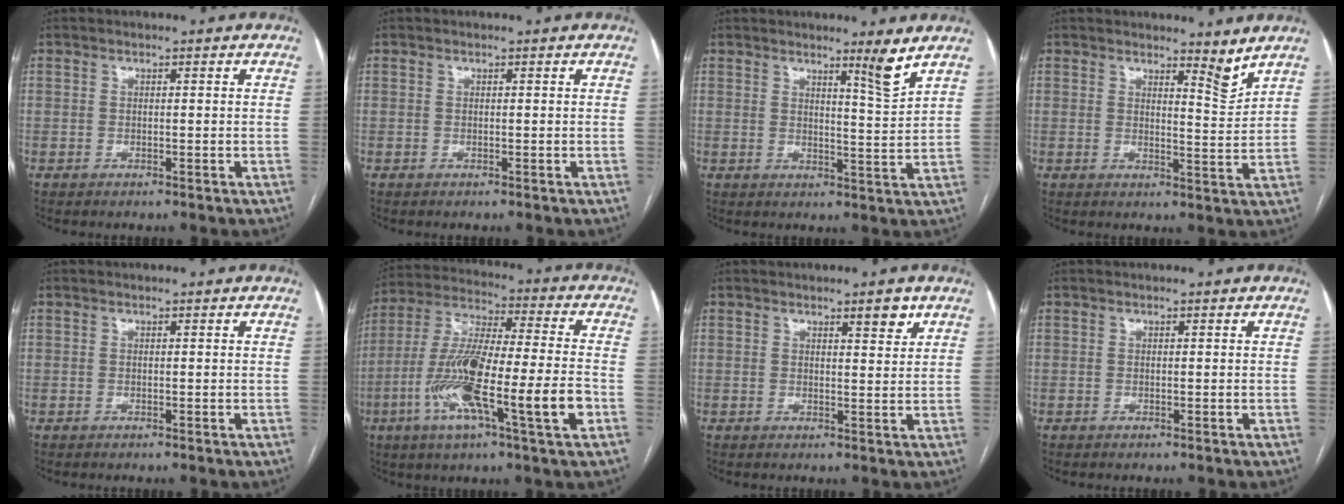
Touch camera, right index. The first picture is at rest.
{"total": 0.0}
{"total": 4.3, "force": [3.3, -0.9, 2.6], "torque": [-0.042, -0.021, 0.051]}
{"total": 3.5, "force": [3.1, 0.1, 1.5], "torque": [-0.028, -0.026, 0.043]}
{"total": 0.0}
{"total": 18.9, "force": [-6.0, 1.3, 17.9], "torque": [-0.334, -0.009, -0.104]}
{"total": 2.8, "force": [1.9, 0.5, 2.0], "torque": [-0.029, -0.005, 0.027]}
{"total": 0.0}